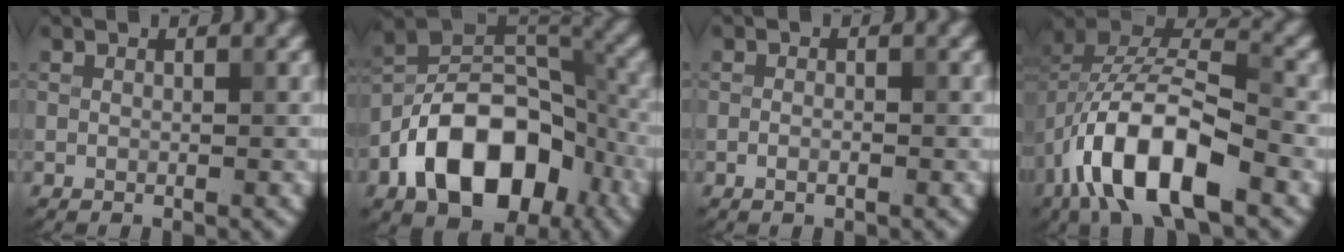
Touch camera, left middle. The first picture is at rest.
{"total": 12.9, "force": [-5.8, 7.9, 8.3], "torque": [-0.134, 0.005, -0.110]}
{"total": 1.0, "force": [-0.4, 0.3, 0.8], "torque": [-0.015, -0.001, -0.009]}
{"total": 11.2, "force": [-5.0, 5.0, 8.7], "torque": [-0.161, 0.009, -0.094]}